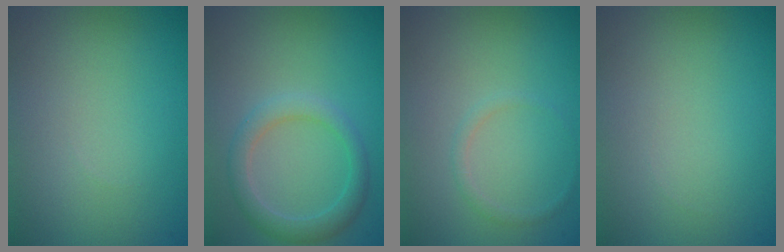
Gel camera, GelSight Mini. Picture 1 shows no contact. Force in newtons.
{"total": 2.7, "press": 2.7, "slide": 0.1}
{"total": 0.8, "press": 0.8, "slide": 0.0}
{"total": 0.0}